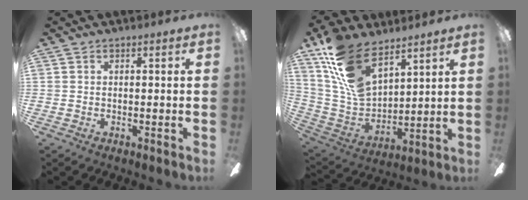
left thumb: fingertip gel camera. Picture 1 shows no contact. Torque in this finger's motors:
{"motor_torque": [0.50, 0.19, 1.41, -1.35, 0.32]}